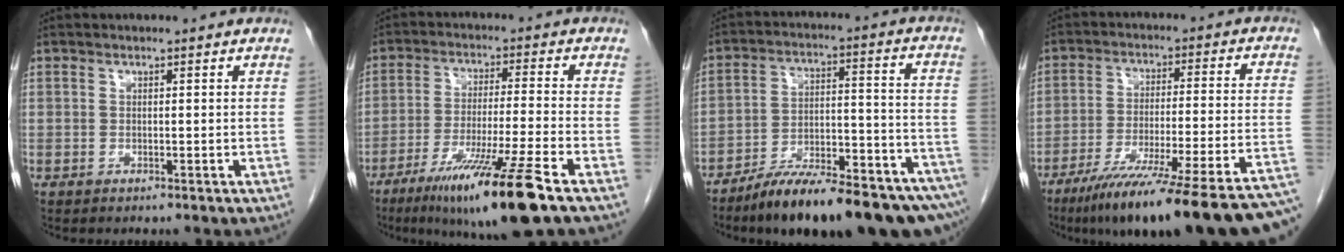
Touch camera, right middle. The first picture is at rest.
{"total": 14.3, "force": [-8.9, -1.2, 11.2], "torque": [-0.204, -0.044, -0.153]}
{"total": 21.2, "force": [-16.1, 3.4, 13.3], "torque": [-0.139, 0.023, -0.249]}
{"total": 27.0, "force": [-21.4, 0.2, 16.4], "torque": [-0.159, -0.034, -0.310]}